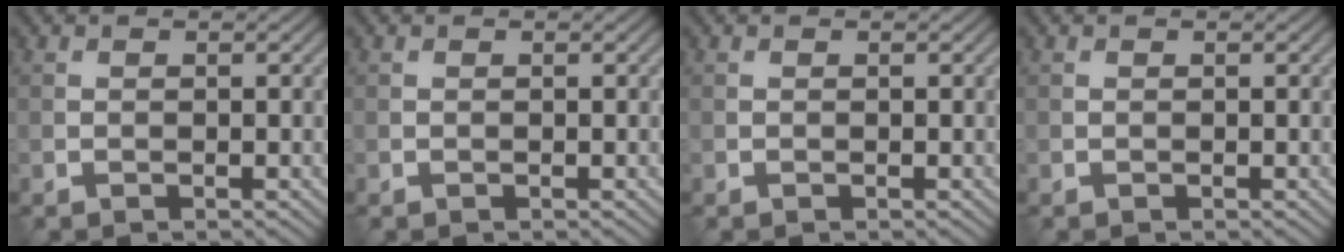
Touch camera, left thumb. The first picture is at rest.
{"total": 0.0}
{"total": 0.0}
{"total": 0.0}